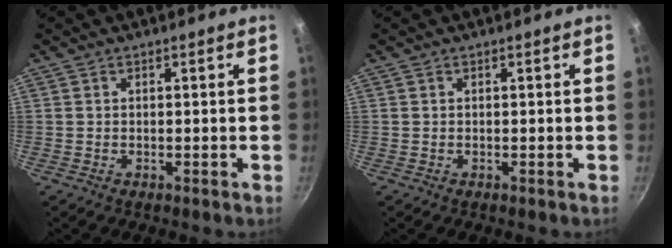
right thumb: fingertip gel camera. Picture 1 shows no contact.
{"total": 0.0}